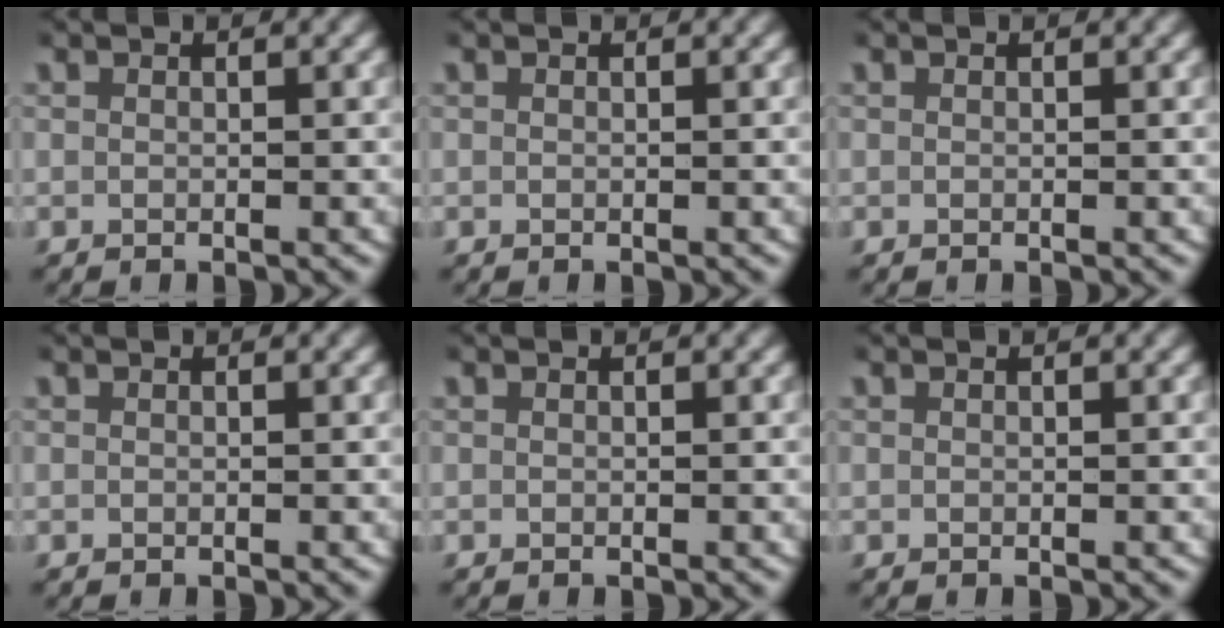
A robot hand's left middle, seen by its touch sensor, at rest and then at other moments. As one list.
[{"total": 0.0}, {"total": 0.0}, {"total": 0.0}, {"total": 0.0}, {"total": 0.0}]